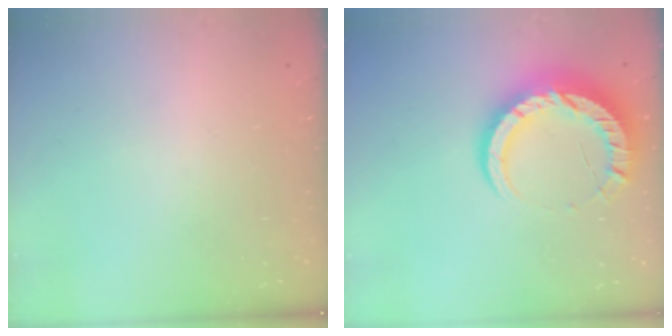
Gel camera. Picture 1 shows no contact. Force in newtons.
{"total": 13.4, "press": 13.4, "slide": 1.1}